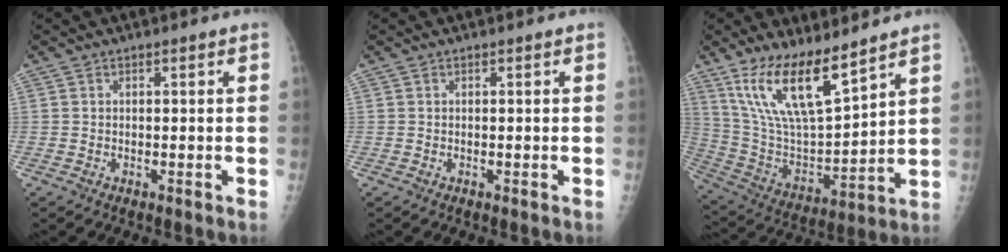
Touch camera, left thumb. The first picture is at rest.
{"total": 0.0}
{"total": 16.9, "force": [11.5, 4.9, 11.4], "torque": [-0.192, -0.062, 0.233]}